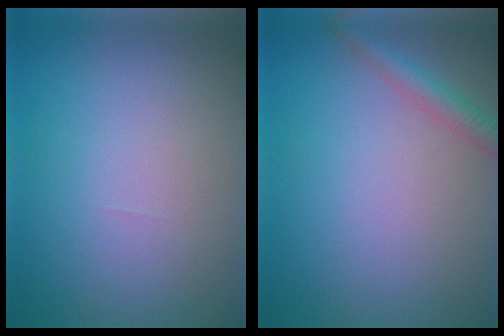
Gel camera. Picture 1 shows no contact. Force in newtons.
{"total": 2.1, "press": 2.1, "slide": 0.1}